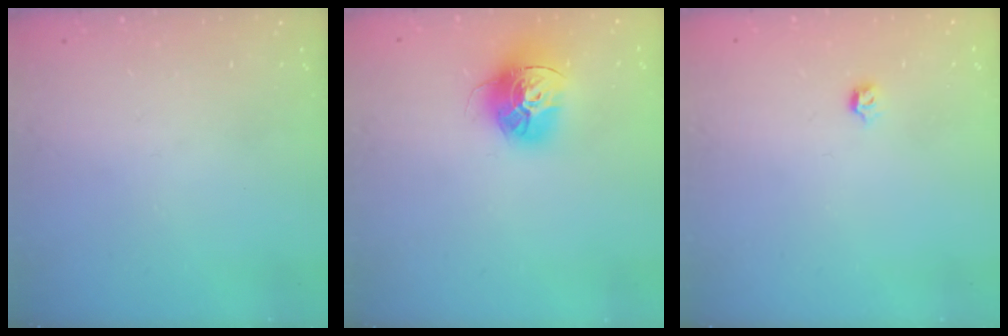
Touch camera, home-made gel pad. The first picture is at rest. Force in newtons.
{"total": 14.7, "press": 14.6, "slide": 1.4}
{"total": 2.8, "press": 2.7, "slide": 0.8}